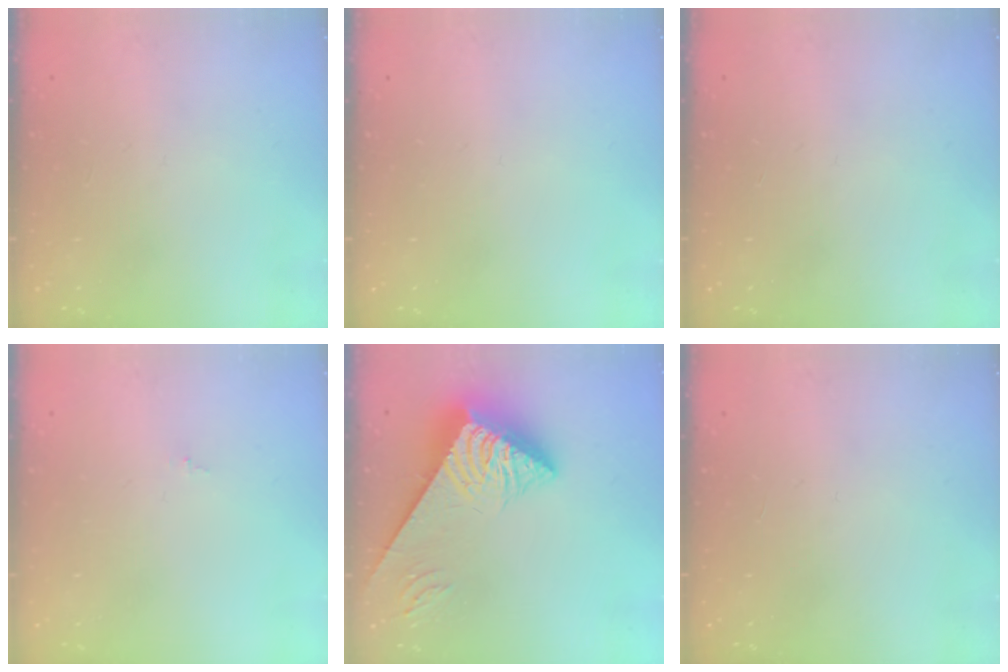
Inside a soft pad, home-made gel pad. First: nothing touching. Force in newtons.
{"total": 0.0}
{"total": 0.0}
{"total": 0.0}
{"total": 7.3, "press": 7.3, "slide": 0.9}
{"total": 0.0}